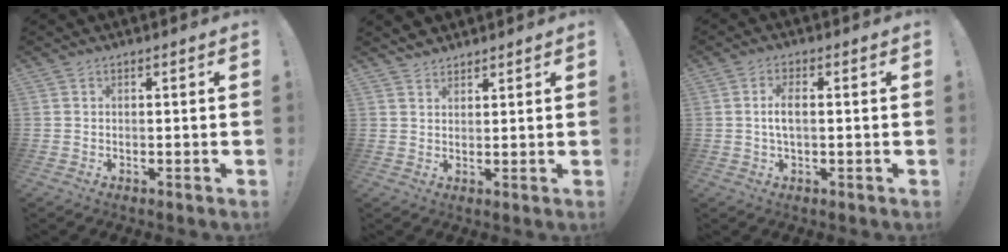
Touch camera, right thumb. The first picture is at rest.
{"total": 3.1, "force": [2.7, 1.4, 0.1], "torque": [0.006, -0.018, 0.051]}
{"total": 4.8, "force": [0.1, 1.8, 4.5], "torque": [-0.090, 0.005, -0.001]}